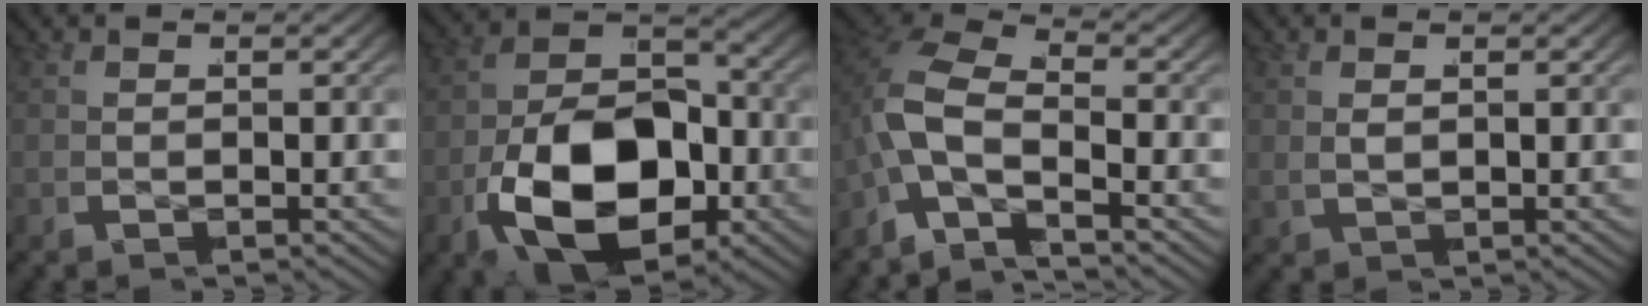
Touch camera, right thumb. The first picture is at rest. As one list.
[{"total": 14.1, "force": [-2.8, 8.8, 10.6], "torque": [-0.232, -0.046, -0.029]}, {"total": 8.2, "force": [-1.1, 5.8, 5.6], "torque": [-0.140, -0.021, -0.032]}, {"total": 0.9, "force": [0.5, 0.4, 0.6], "torque": [-0.017, -0.001, 0.016]}]